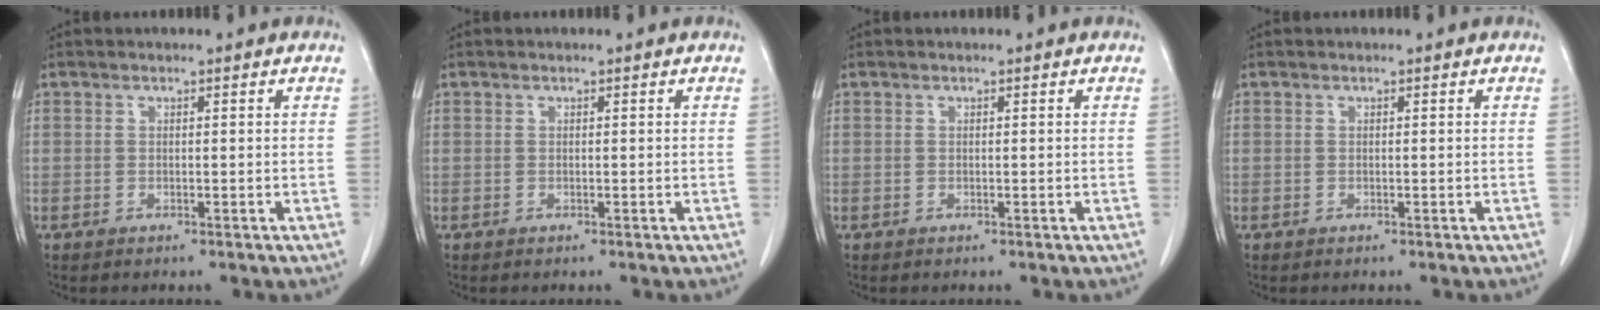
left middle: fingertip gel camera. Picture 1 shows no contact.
{"total": 0.0}
{"total": 0.0}
{"total": 0.0}